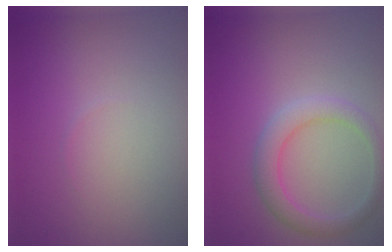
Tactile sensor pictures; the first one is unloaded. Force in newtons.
{"total": 2.9, "press": 2.9, "slide": 0.1}